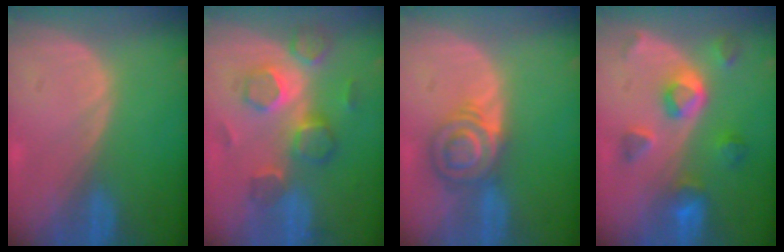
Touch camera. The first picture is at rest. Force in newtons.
{"total": 8.9, "press": 7.8, "slide": 4.3}
{"total": 6.0, "press": 6.0, "slide": 0.9}
{"total": 7.7, "press": 6.8, "slide": 3.5}